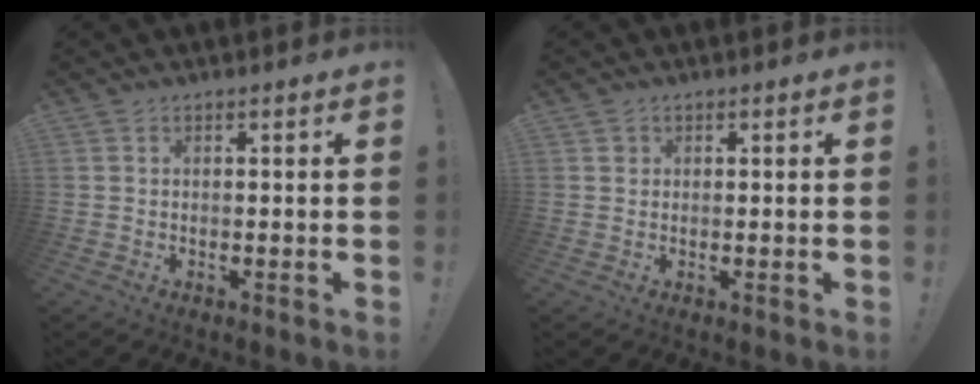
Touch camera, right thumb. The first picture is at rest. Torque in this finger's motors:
{"motor_torque": [-0.19, 0.02, -0.04, 0.08, -0.04]}